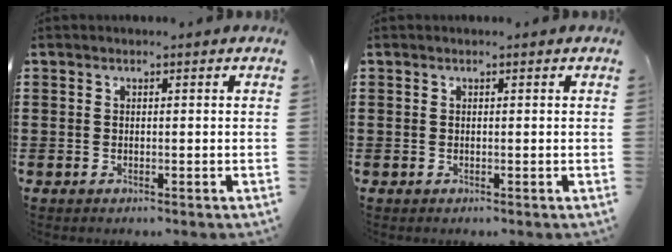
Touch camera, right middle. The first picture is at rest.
{"total": 0.0}